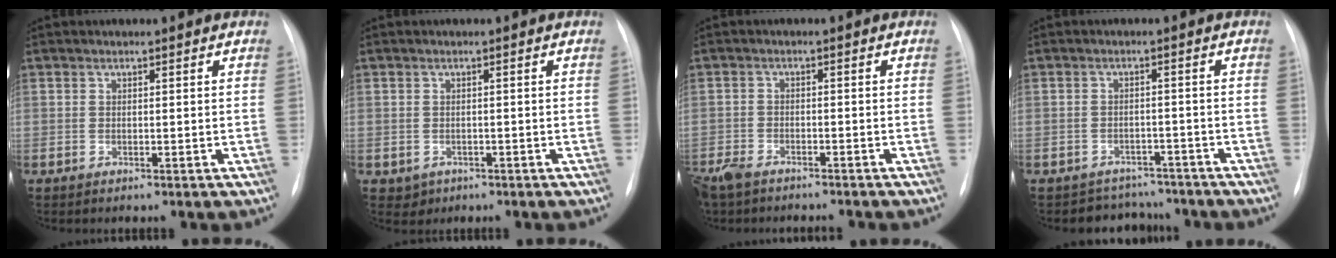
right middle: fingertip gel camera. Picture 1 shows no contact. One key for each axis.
{"total": 1.9, "fx": -0.8, "fy": 1.7, "fz": 0.2, "tx": -0.002, "ty": 0.006, "tz": -0.004}
{"total": 8.0, "fx": -6.9, "fy": 2.5, "fz": 3.2, "tx": -0.061, "ty": -0.009, "tz": -0.110}
{"total": 5.8, "fx": -5.2, "fy": 2.6, "fz": -0.7, "tx": 0.015, "ty": 0.024, "tz": -0.068}